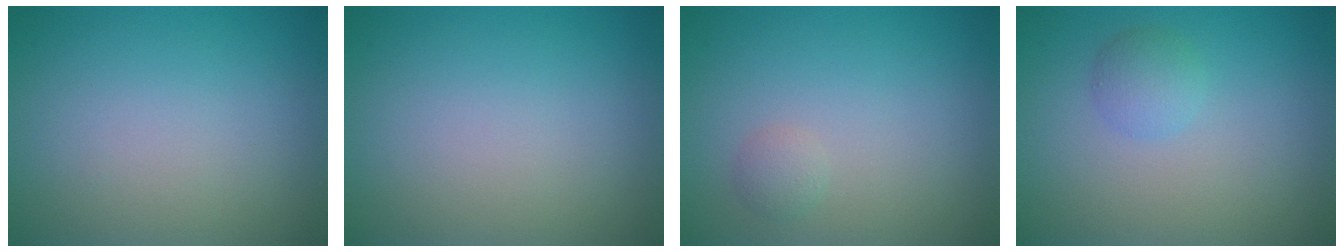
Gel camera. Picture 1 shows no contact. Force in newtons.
{"total": 0.0}
{"total": 1.0, "press": 1.0, "slide": 0.1}
{"total": 1.7, "press": 1.7, "slide": 0.1}